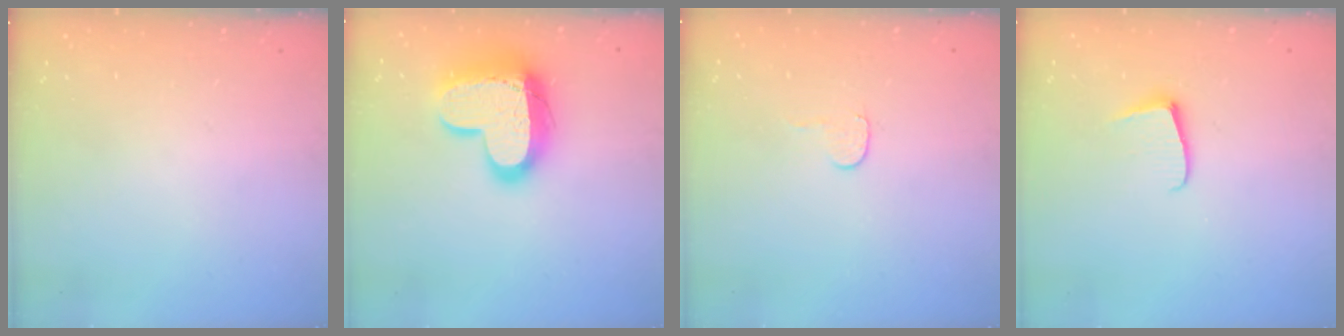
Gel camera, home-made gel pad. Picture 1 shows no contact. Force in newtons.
{"total": 17.4, "press": 17.3, "slide": 1.5}
{"total": 4.0, "press": 4.0, "slide": 0.5}
{"total": 5.7, "press": 5.7, "slide": 0.6}